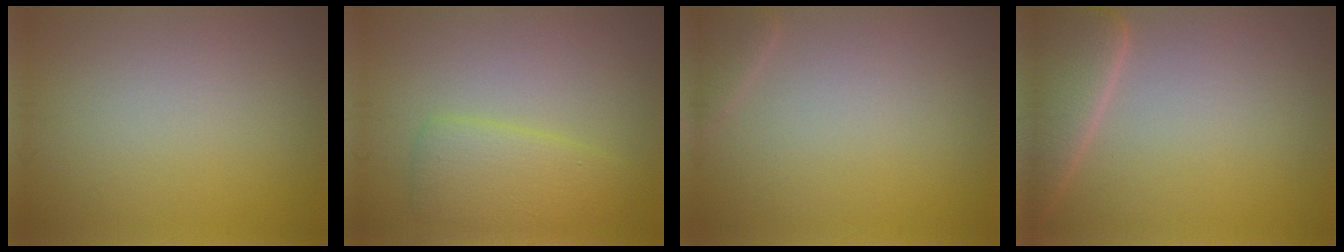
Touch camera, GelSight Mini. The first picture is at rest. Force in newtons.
{"total": 4.0, "press": 4.0, "slide": 0.1}
{"total": 1.3, "press": 1.3, "slide": 0.0}
{"total": 5.6, "press": 5.6, "slide": 0.5}